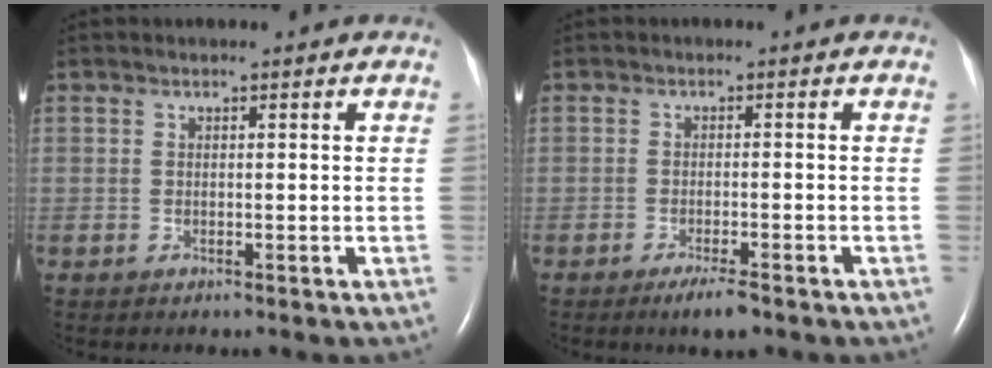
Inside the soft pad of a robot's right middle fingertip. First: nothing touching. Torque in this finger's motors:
{"motor_torque": [0.35, -0.28, -0.01, 0.00]}